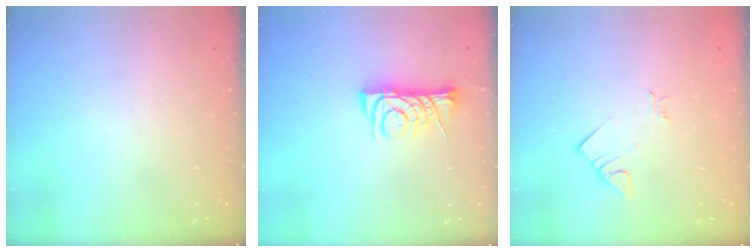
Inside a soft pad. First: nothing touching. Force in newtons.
{"total": 7.6, "press": 7.6, "slide": 0.4}
{"total": 2.8, "press": 2.8, "slide": 0.3}